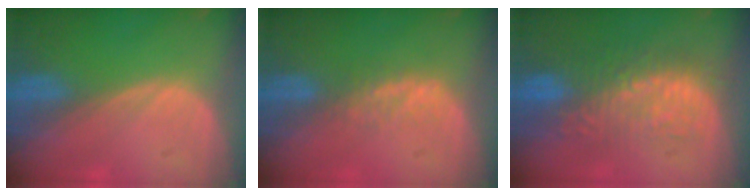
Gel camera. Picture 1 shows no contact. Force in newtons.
{"total": 2.3, "press": 2.3, "slide": 0.5}
{"total": 9.6, "press": 9.1, "slide": 3.0}